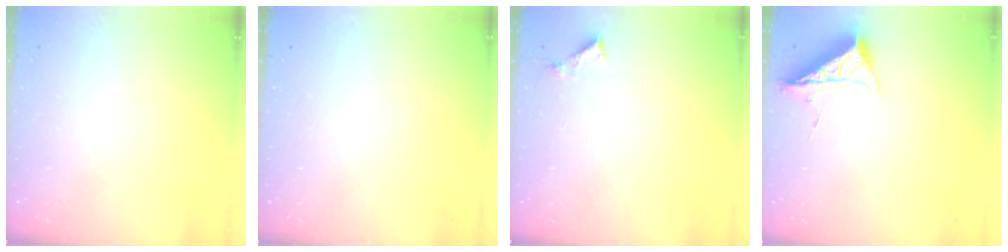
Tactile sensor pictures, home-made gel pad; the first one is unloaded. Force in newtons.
{"total": 1.5, "press": 1.5, "slide": 0.1}
{"total": 4.1, "press": 4.1, "slide": 0.5}
{"total": 7.4, "press": 7.4, "slide": 0.3}